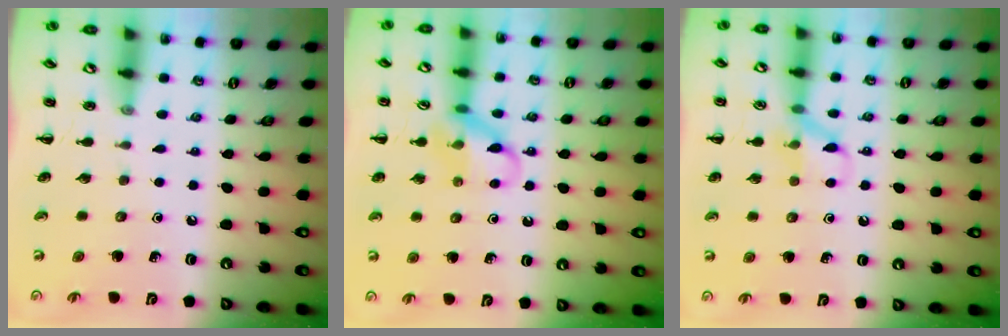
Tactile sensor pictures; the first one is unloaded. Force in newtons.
{"total": 12.0, "press": 11.9, "slide": 1.7}
{"total": 7.5, "press": 7.4, "slide": 1.0}